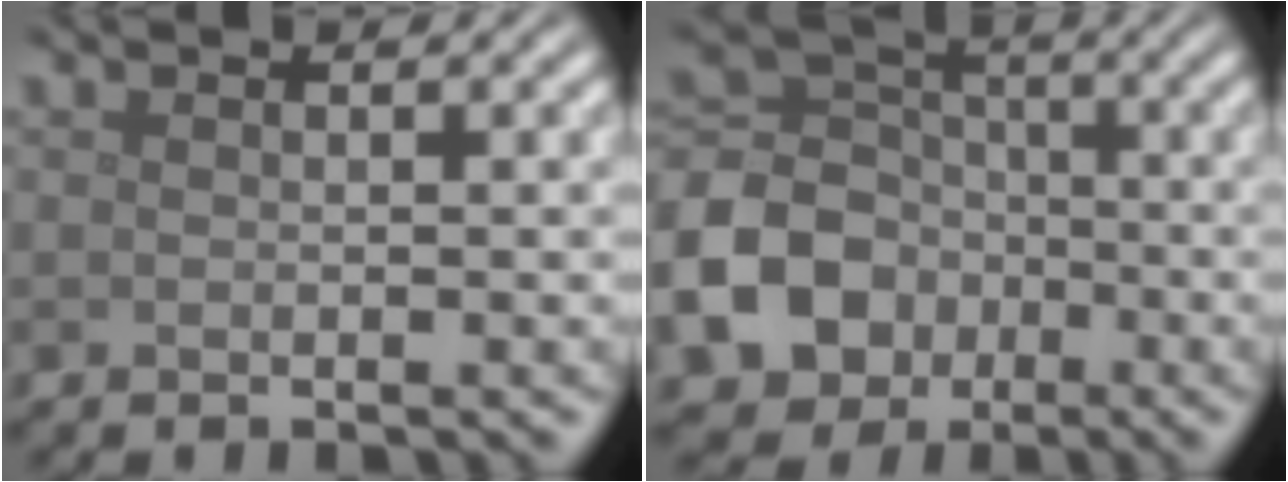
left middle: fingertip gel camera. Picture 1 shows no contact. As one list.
[{"total": 8.7, "force": [-3.5, 7.1, 3.6], "torque": [-0.092, -0.005, -0.081]}]